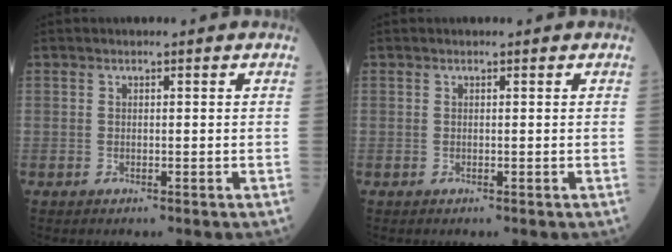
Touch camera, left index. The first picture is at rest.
{"total": 0.0}